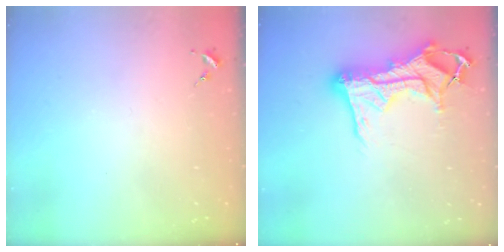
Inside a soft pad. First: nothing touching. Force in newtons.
{"total": 18.6, "press": 18.5, "slide": 2.0}